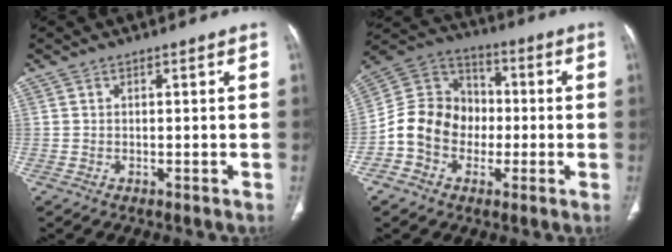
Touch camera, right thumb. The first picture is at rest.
{"total": 13.3, "force": [-2.8, 11.3, 6.3], "torque": [-0.087, 0.040, -0.061]}